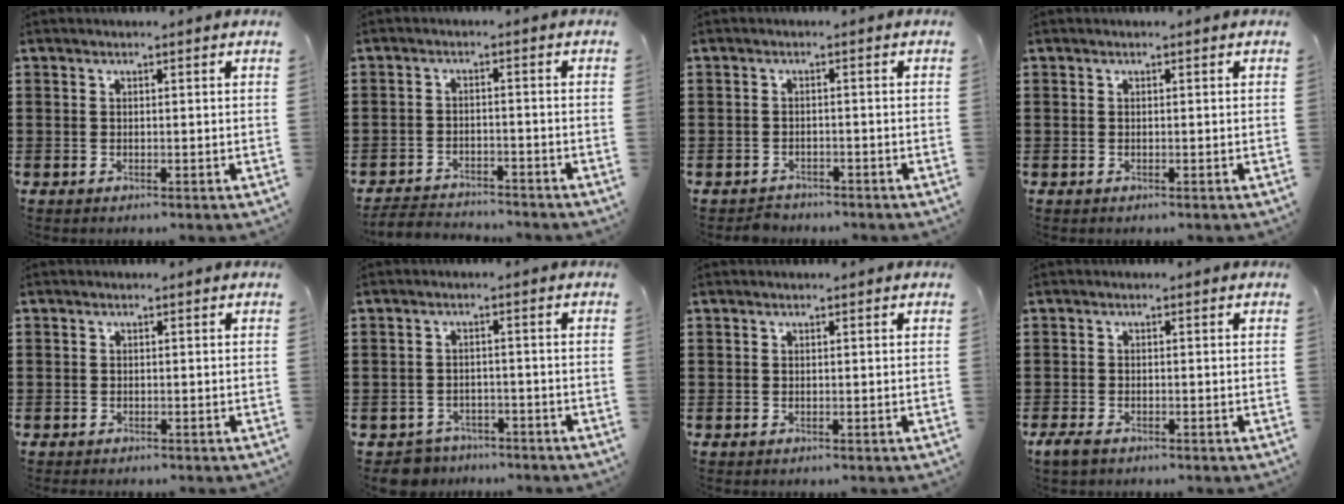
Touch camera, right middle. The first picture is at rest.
{"total": 3.1, "force": [-3.1, 0.3, 0.2], "torque": [-0.010, -0.001, -0.066]}
{"total": 1.4, "force": [-1.4, 0.4, 0.0], "torque": [-0.006, -0.001, -0.030]}
{"total": 0.0}
{"total": 0.7, "force": [-0.5, 0.4, 0.0], "torque": [-0.001, 0.000, -0.012]}
{"total": 3.4, "force": [-3.3, 0.8, -0.2], "torque": [-0.014, -0.004, -0.074]}
{"total": 0.0}
{"total": 1.7, "force": [-1.1, 0.7, 1.1], "torque": [-0.037, -0.007, -0.026]}